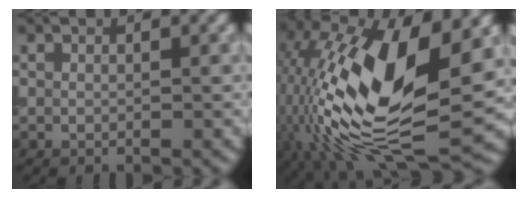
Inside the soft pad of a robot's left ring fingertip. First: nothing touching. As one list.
[{"total": 16.0, "force": [0.4, 7.3, 14.2], "torque": [-0.290, -0.006, 0.008]}]